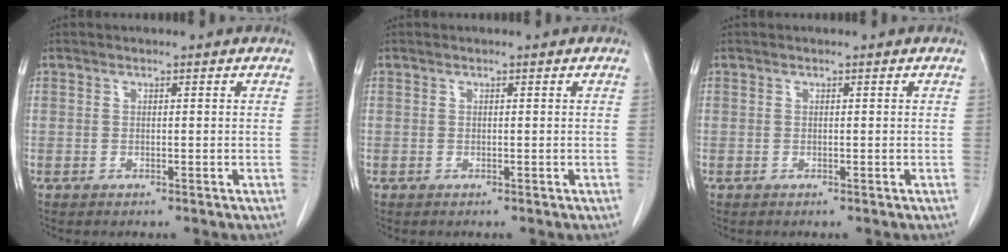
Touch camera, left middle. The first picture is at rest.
{"total": 0.0}
{"total": 0.0}